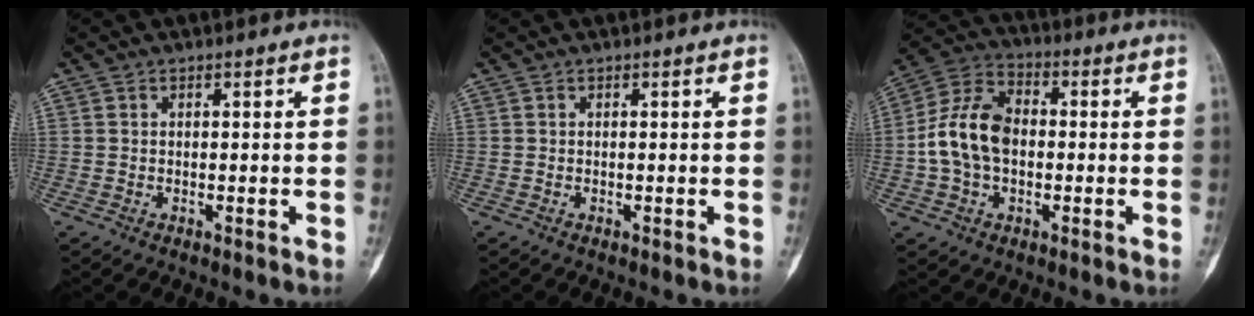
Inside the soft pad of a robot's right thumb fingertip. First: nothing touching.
{"total": 0.0}
{"total": 12.7, "force": [-0.8, 8.8, 9.1], "torque": [-0.160, 0.032, -0.023]}